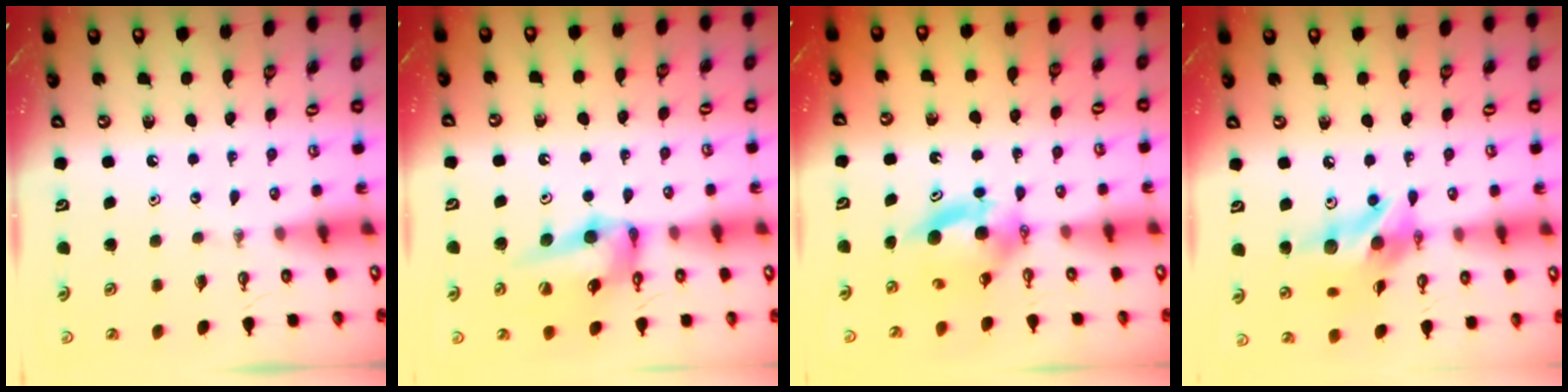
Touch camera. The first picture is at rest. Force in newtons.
{"total": 11.4, "press": 10.7, "slide": 3.9}
{"total": 5.7, "press": 5.6, "slide": 1.2}
{"total": 14.3, "press": 14.3, "slide": 1.0}